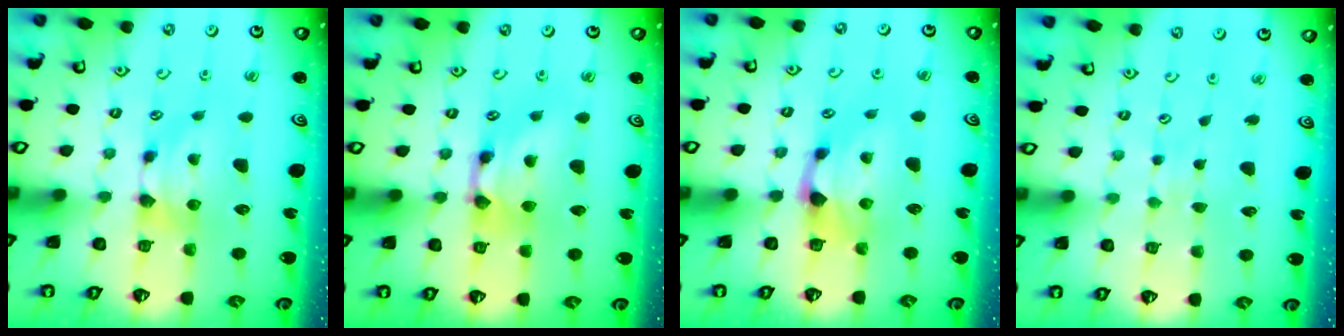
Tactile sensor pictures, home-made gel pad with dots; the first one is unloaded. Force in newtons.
{"total": 3.4, "press": 3.4, "slide": 0.2}
{"total": 1.9, "press": 1.4, "slide": 1.3}
{"total": 4.3, "press": 4.3, "slide": 0.4}